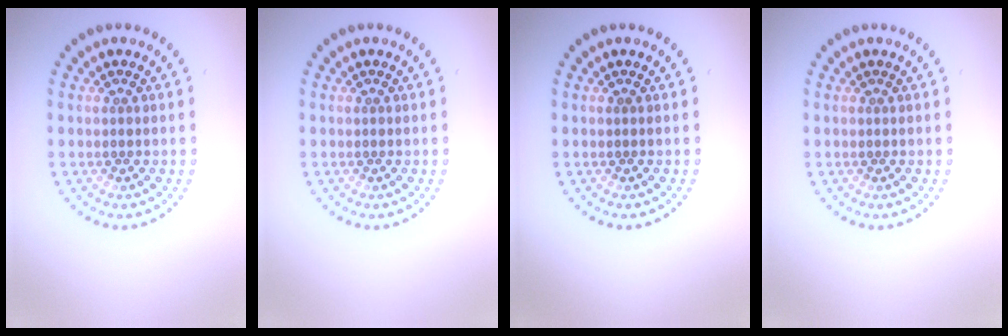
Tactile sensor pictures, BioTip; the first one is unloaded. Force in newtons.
{"total": 0.0}
{"total": 0.0}
{"total": 0.0}